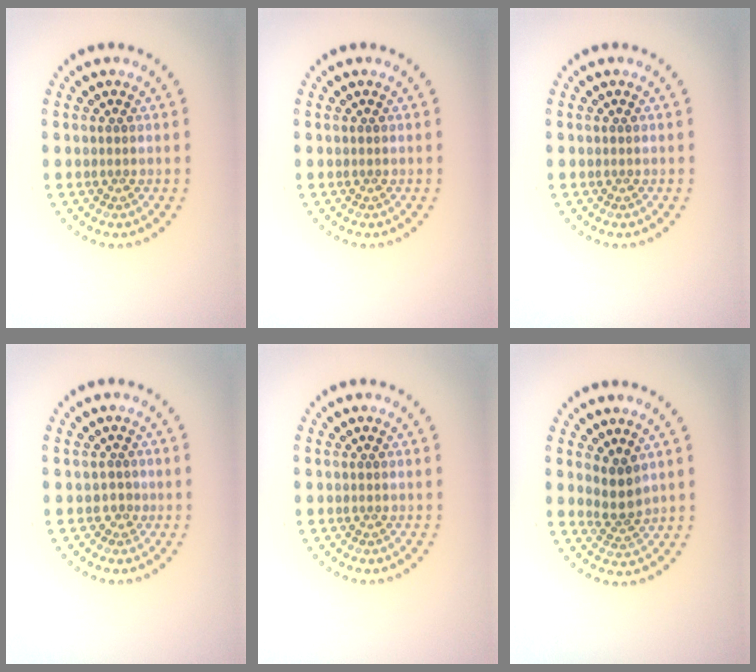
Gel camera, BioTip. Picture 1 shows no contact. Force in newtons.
{"total": 0.0}
{"total": 0.0}
{"total": 0.8, "press": 0.5, "slide": 0.6}
{"total": 0.0}
{"total": 2.3, "press": 1.9, "slide": 1.3}